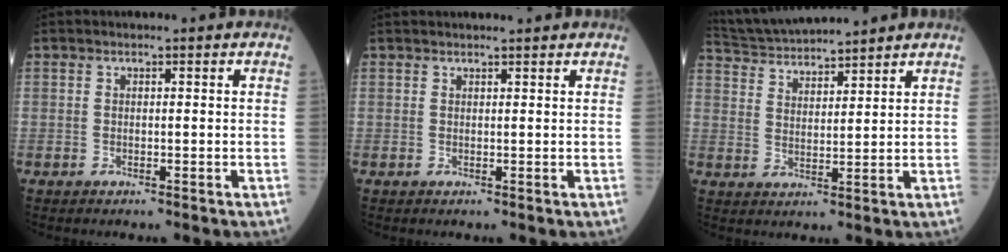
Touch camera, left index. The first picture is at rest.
{"total": 3.7, "force": [3.6, 0.3, 1.0], "torque": [-0.010, 0.021, 0.046]}
{"total": 11.8, "force": [11.2, 0.8, 3.8], "torque": [-0.081, 0.028, 0.199]}